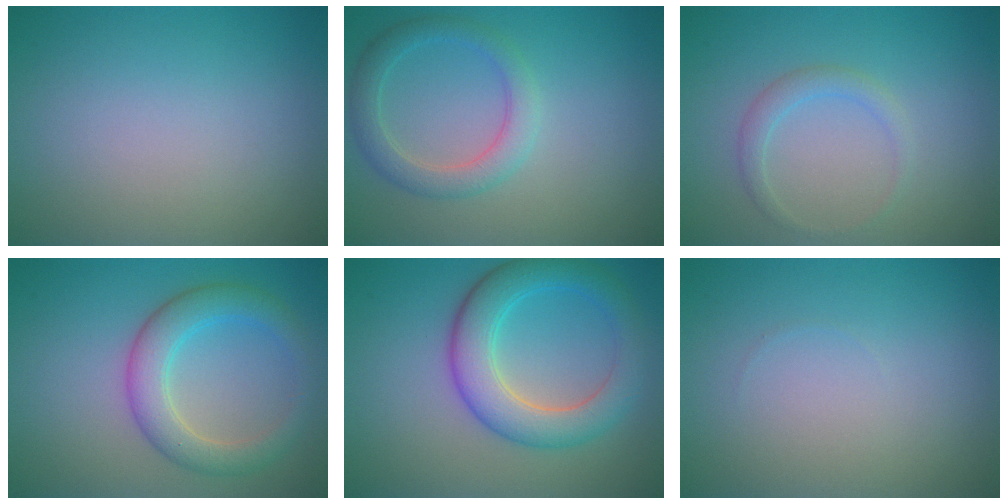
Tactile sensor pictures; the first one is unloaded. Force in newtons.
{"total": 3.0, "press": 3.0, "slide": 0.1}
{"total": 1.6, "press": 1.6, "slide": 0.1}
{"total": 4.5, "press": 4.5, "slide": 0.1}
{"total": 5.9, "press": 5.9, "slide": 0.1}
{"total": 0.0}